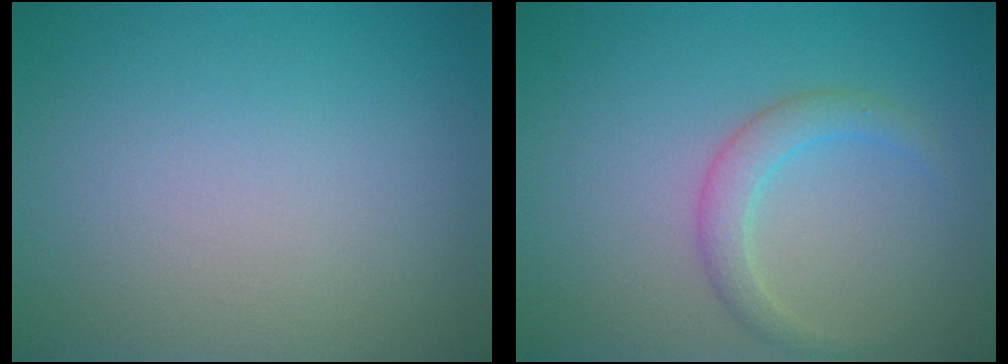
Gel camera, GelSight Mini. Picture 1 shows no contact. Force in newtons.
{"total": 2.3, "press": 2.3, "slide": 0.0}